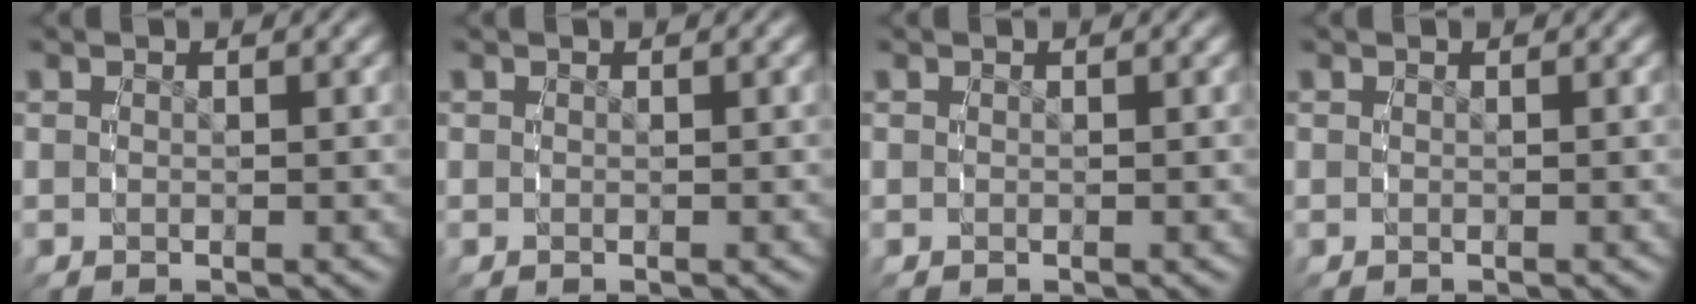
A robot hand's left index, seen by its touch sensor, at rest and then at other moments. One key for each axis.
{"total": 0.0}
{"total": 0.0}
{"total": 0.0}